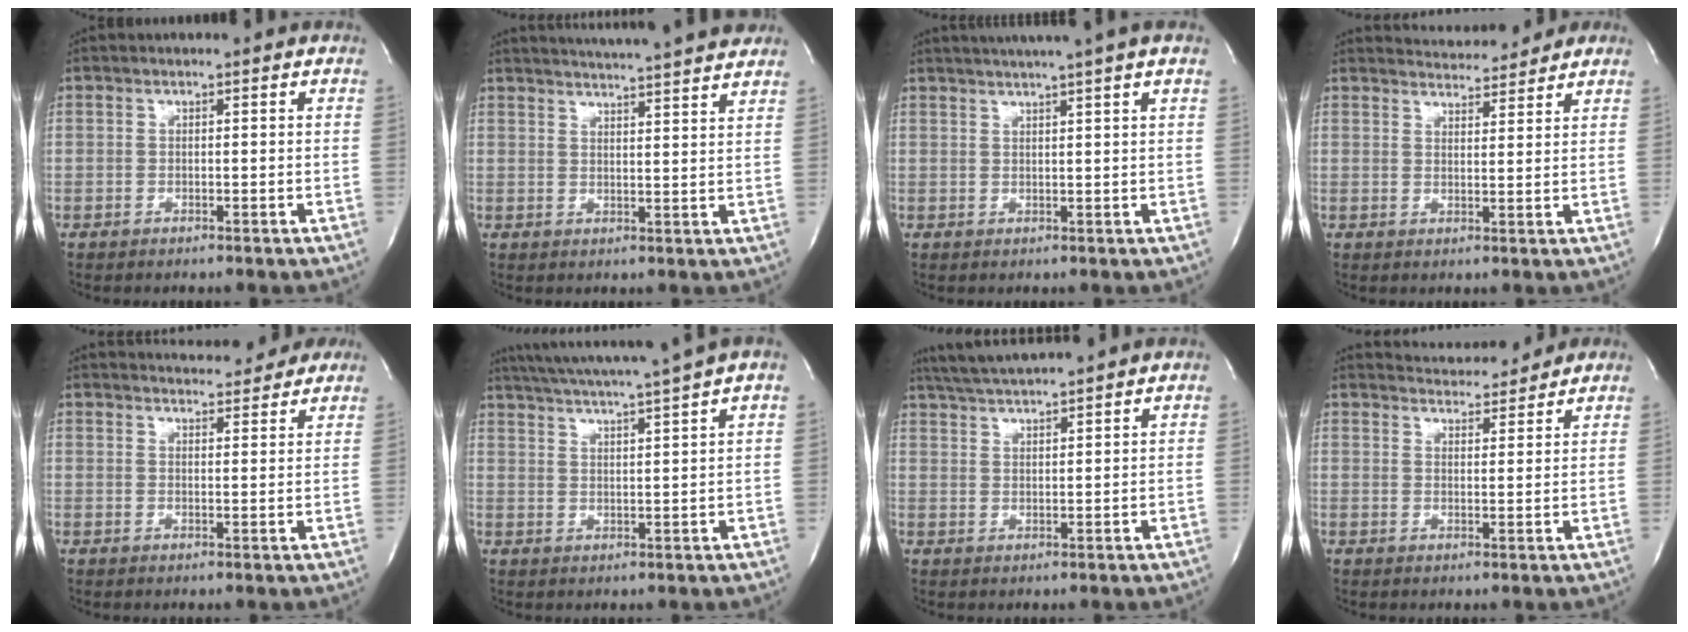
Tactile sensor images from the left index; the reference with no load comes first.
{"total": 16.8, "force": [15.3, -0.1, 7.1], "torque": [-0.118, -0.004, 0.195]}
{"total": 8.6, "force": [6.8, -1.2, 5.1], "torque": [-0.080, 0.020, 0.080]}
{"total": 7.1, "force": [6.9, 1.1, 1.3], "torque": [-0.025, 0.004, 0.093]}
{"total": 10.2, "force": [9.7, 1.8, 2.5], "torque": [-0.031, 0.005, 0.115]}
{"total": 12.2, "force": [10.3, -1.9, 6.3], "torque": [-0.112, -0.005, 0.149]}
{"total": 7.4, "force": [6.9, -1.0, 2.7], "torque": [-0.056, 0.020, 0.121]}
{"total": 7.7, "force": [7.5, 1.2, 1.4], "torque": [-0.025, 0.004, 0.102]}